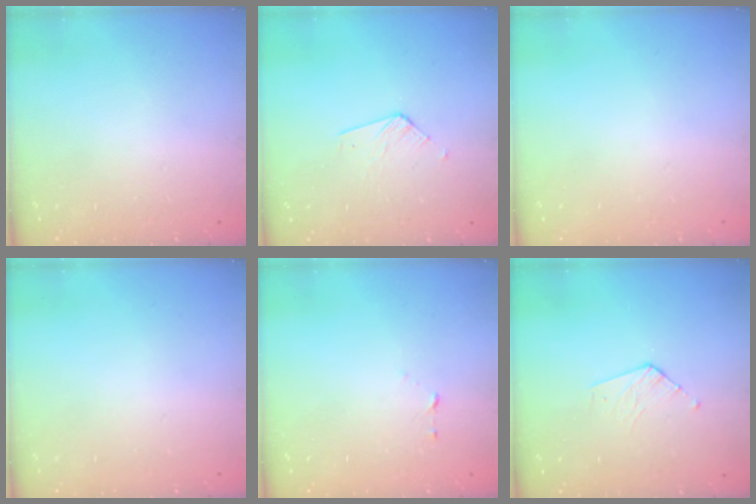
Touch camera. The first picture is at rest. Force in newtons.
{"total": 3.7, "press": 3.7, "slide": 0.3}
{"total": 0.0}
{"total": 0.0}
{"total": 3.2, "press": 3.2, "slide": 0.3}
{"total": 3.7, "press": 3.7, "slide": 0.4}